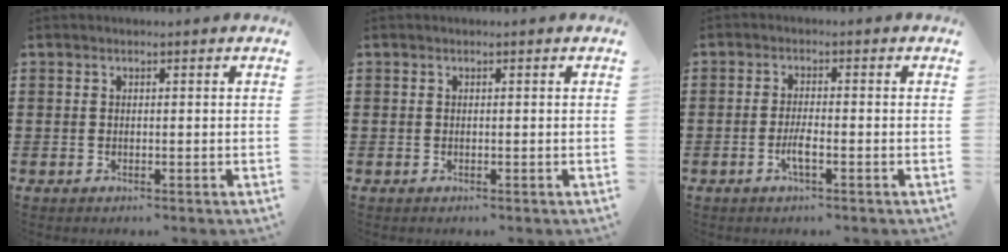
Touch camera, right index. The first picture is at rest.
{"total": 0.0}
{"total": 2.9, "force": [-1.3, 0.4, 2.6], "torque": [-0.052, -0.003, -0.024]}